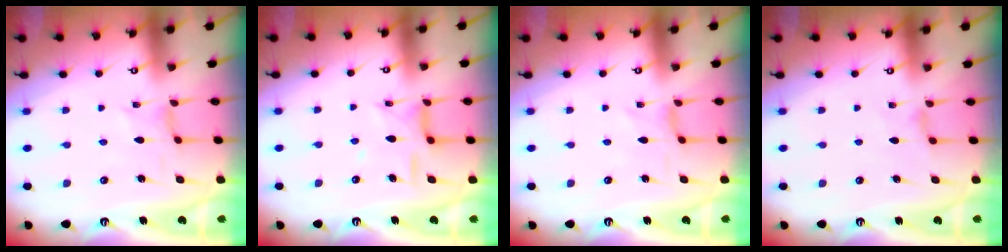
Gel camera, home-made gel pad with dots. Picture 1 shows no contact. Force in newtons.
{"total": 7.9, "press": 7.9, "slide": 0.5}
{"total": 0.0}
{"total": 1.9, "press": 1.8, "slide": 0.5}